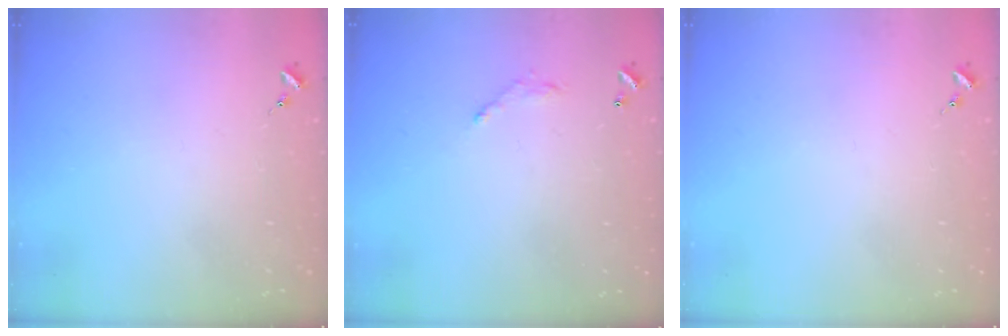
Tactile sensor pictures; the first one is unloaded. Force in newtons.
{"total": 6.2, "press": 6.2, "slide": 0.4}
{"total": 0.0}